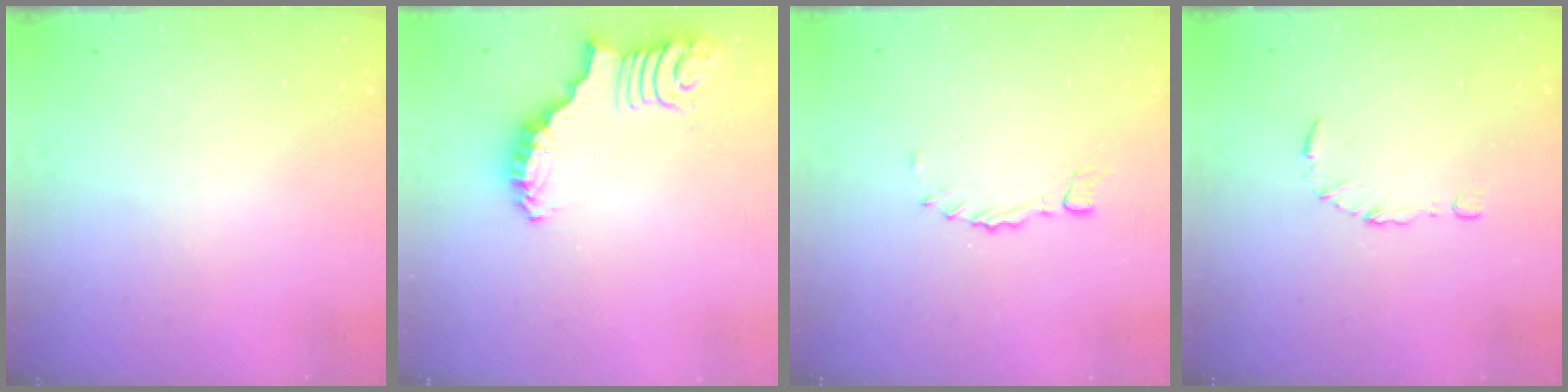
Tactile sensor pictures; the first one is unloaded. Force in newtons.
{"total": 2.5, "press": 2.5, "slide": 0.5}
{"total": 0.0}
{"total": 5.8, "press": 5.8, "slide": 0.5}